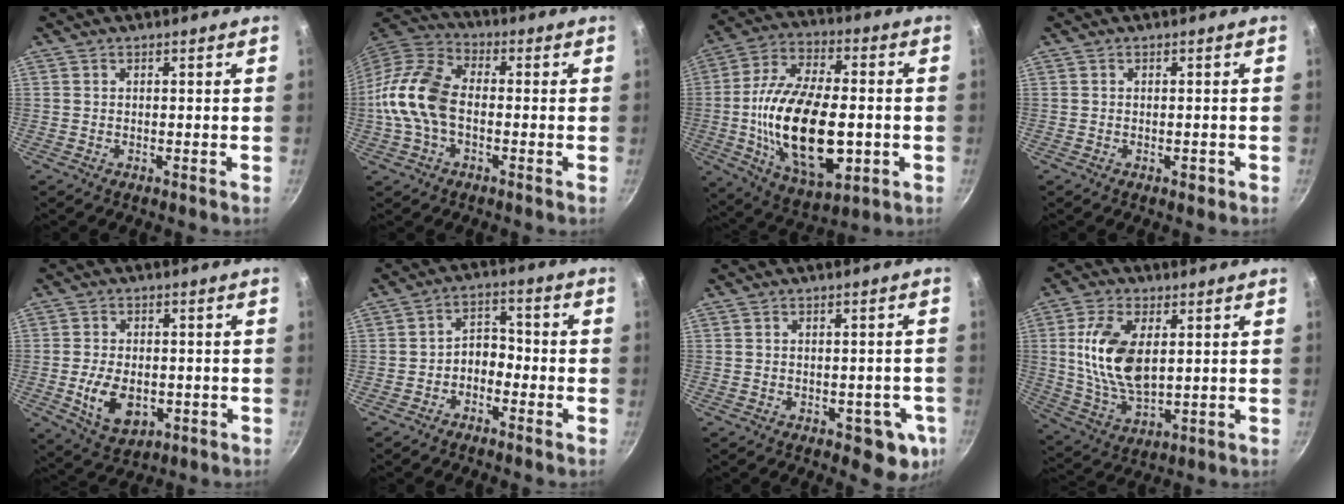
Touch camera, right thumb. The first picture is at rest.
{"total": 14.0, "force": [-1.8, 8.7, 10.8], "torque": [-0.199, 0.036, -0.053]}
{"total": 24.2, "force": [-3.2, 12.4, 20.5], "torque": [-0.365, 0.015, -0.048]}
{"total": 1.3, "force": [-0.6, 0.7, 1.0], "torque": [-0.012, 0.004, -0.007]}
{"total": 9.6, "force": [-1.9, 6.3, 7.0], "torque": [-0.112, 0.000, -0.021]}
{"total": 4.7, "force": [-2.1, 3.2, 2.6], "torque": [-0.017, 0.034, -0.042]}
{"total": 7.5, "force": [-2.3, 4.3, 5.8], "torque": [-0.030, 0.007, -0.025]}
{"total": 13.9, "force": [2.6, 7.4, 11.4], "torque": [-0.212, -0.013, 0.057]}